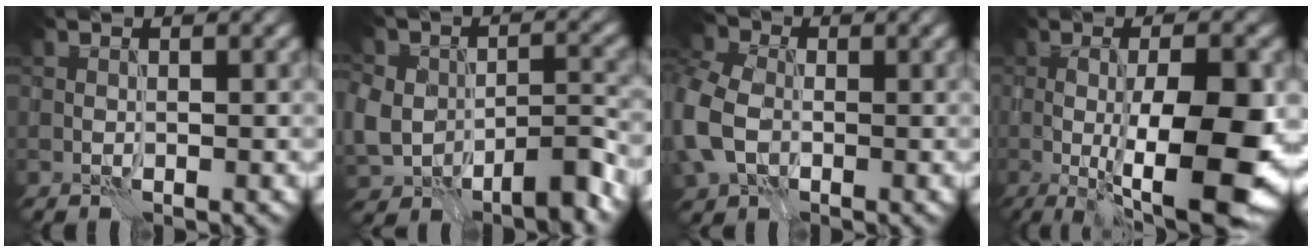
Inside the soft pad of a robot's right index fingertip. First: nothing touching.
{"total": 7.8, "force": [-3.5, 4.9, 4.8], "torque": [-0.074, -0.006, -0.063]}
{"total": 8.7, "force": [-1.0, 6.6, 5.6], "torque": [-0.149, -0.004, -0.030]}
{"total": 11.8, "force": [-1.6, 3.0, 11.3], "torque": [-0.157, -0.013, -0.021]}